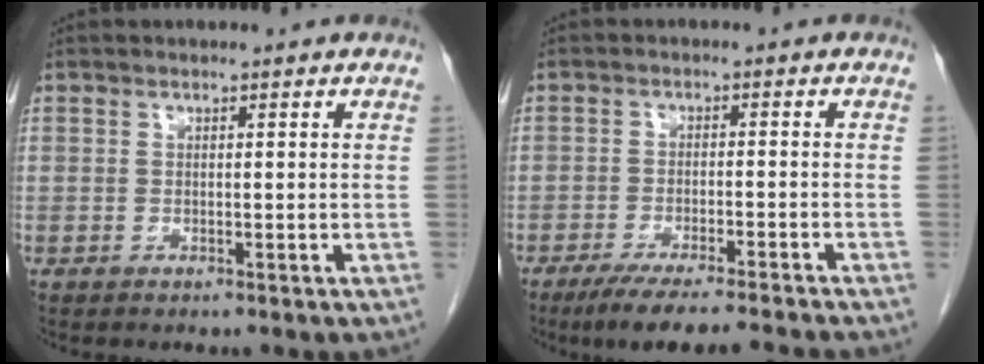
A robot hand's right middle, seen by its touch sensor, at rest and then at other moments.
{"total": 10.0, "force": [-8.7, 0.0, 4.9], "torque": [-0.066, -0.017, -0.135]}